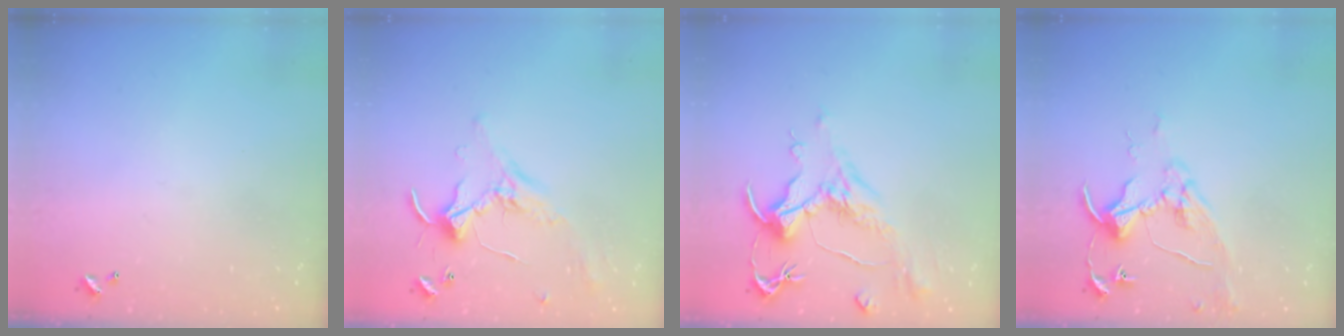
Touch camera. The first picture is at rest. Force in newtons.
{"total": 0.8, "press": 0.7, "slide": 0.4}
{"total": 1.6, "press": 0.8, "slide": 1.5}
{"total": 8.5, "press": 8.4, "slide": 0.9}